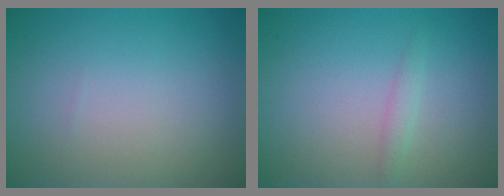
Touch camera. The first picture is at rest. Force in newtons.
{"total": 1.0, "press": 1.0, "slide": 0.0}